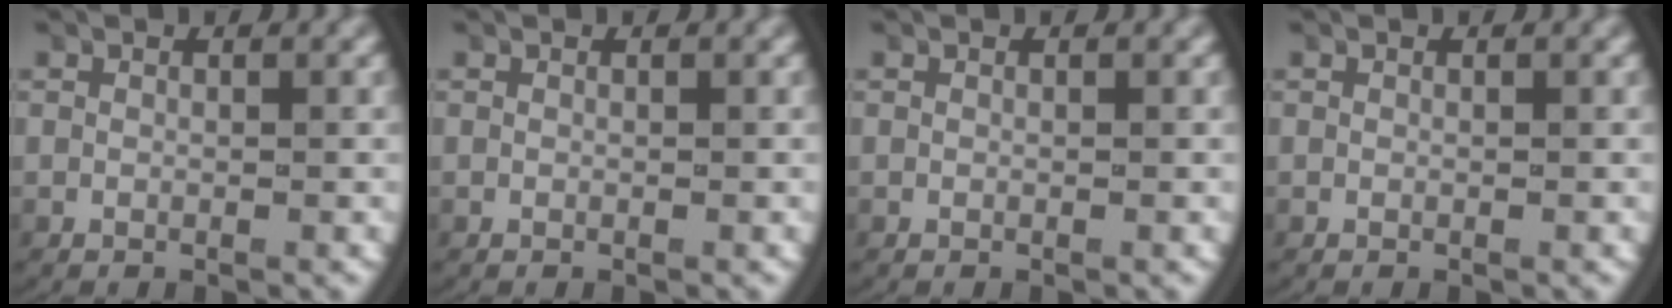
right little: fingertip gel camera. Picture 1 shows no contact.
{"total": 0.0}
{"total": 0.0}
{"total": 0.0}